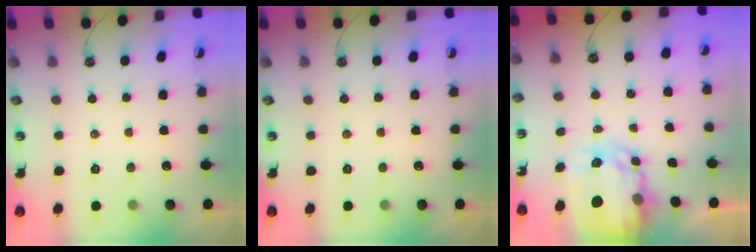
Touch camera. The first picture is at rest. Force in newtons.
{"total": 0.0}
{"total": 5.8, "press": 5.8, "slide": 0.2}